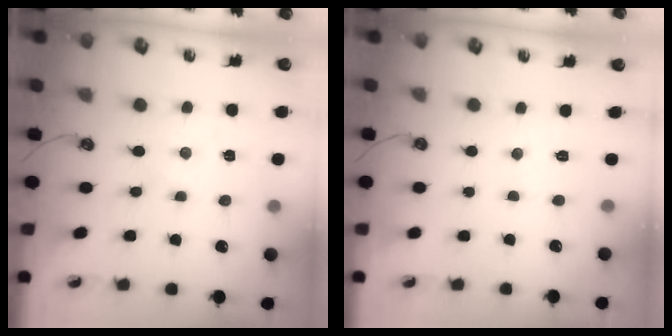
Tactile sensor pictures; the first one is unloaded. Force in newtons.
{"total": 5.4, "press": 5.3, "slide": 0.6}